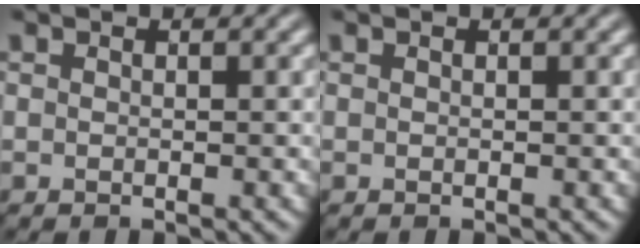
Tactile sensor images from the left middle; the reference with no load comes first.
{"total": 0.0}